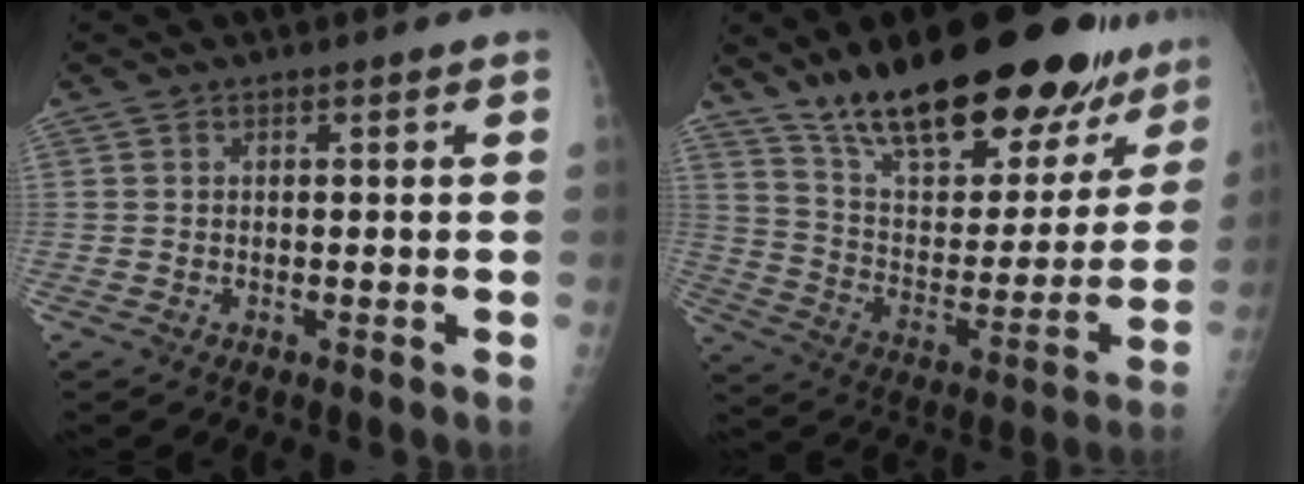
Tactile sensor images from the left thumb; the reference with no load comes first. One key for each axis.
{"total": 28.6, "fx": 21.0, "fy": 10.2, "fz": 16.4, "tx": -0.210, "ty": -0.081, "tz": 0.326}